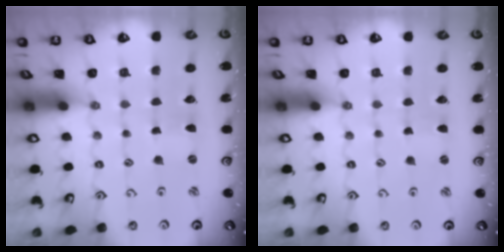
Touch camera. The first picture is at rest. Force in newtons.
{"total": 1.2, "press": 1.2, "slide": 0.2}